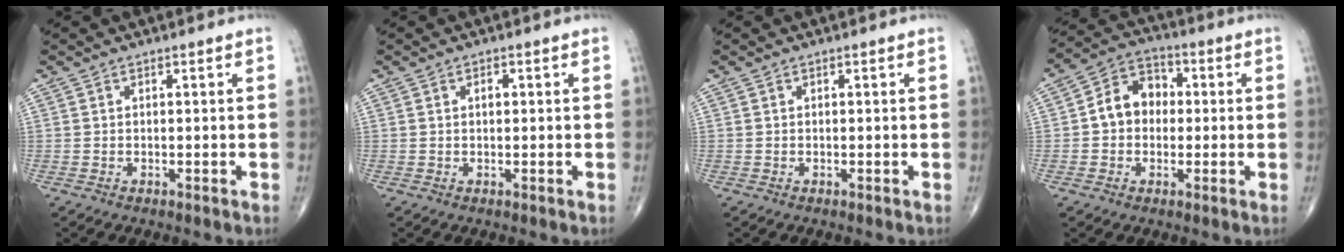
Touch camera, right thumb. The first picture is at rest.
{"total": 1.3, "force": [0.3, 0.8, 1.0], "torque": [-0.015, 0.002, 0.004]}
{"total": 0.0}
{"total": 8.6, "force": [0.1, 6.9, 5.1], "torque": [-0.062, 0.028, -0.011]}